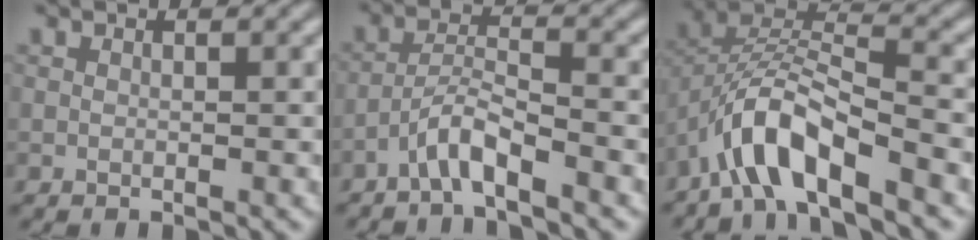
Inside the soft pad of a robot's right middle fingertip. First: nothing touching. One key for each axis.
{"total": 3.0, "fx": -2.4, "fy": 0.2, "fz": 1.8, "tx": -0.034, "ty": 0.013, "tz": -0.051}
{"total": 6.8, "fx": -4.4, "fy": 2.2, "fz": 4.7, "tx": -0.084, "ty": 0.008, "tz": -0.085}